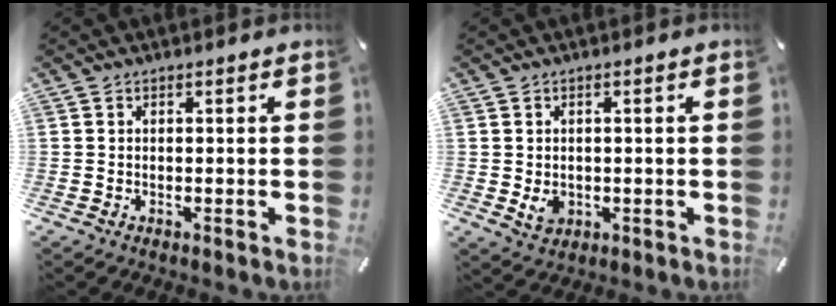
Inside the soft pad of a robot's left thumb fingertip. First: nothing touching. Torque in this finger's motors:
{"motor_torque": [0.42, 0.37, 0.46, -0.01, 0.00]}